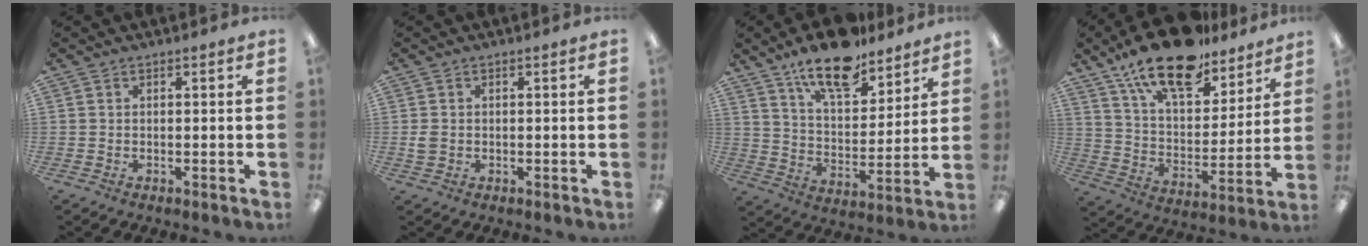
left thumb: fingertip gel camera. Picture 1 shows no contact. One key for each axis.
{"total": 2.3, "fx": 0.0, "fy": 1.9, "fz": 1.2, "tx": -0.013, "ty": 0.002, "tz": -0.001}
{"total": 15.4, "fx": 12.6, "fy": 5.5, "fz": 7.1, "tx": -0.122, "ty": -0.076, "tz": 0.221}
{"total": 19.6, "fx": 15.2, "fy": 7.6, "fz": 9.8, "tx": -0.174, "ty": -0.096, "tz": 0.266}